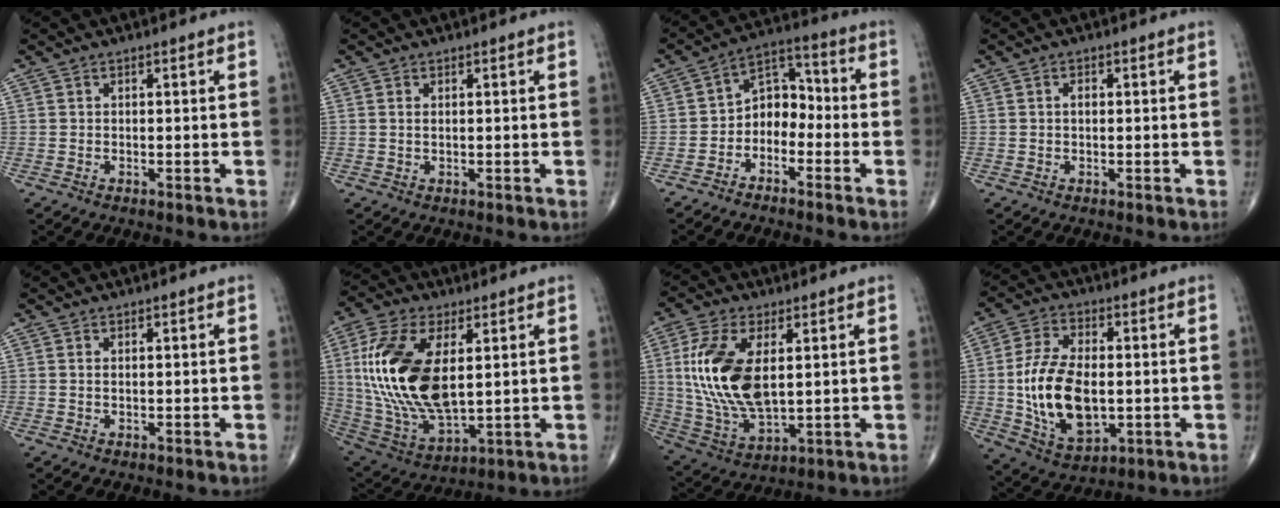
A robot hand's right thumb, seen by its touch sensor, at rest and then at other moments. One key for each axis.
{"total": 0.8, "fx": 0.2, "fy": 0.4, "fz": 0.7, "tx": -0.014, "ty": 0.002, "tz": 0.005}
{"total": 7.7, "fx": -2.8, "fy": 5.6, "fz": 4.5, "tx": -0.041, "ty": 0.049, "tz": -0.066}
{"total": 1.2, "fx": 0.1, "fy": 0.7, "fz": 1.0, "tx": -0.012, "ty": 0.003, "tz": -0.002}
{"total": 0.6, "fx": 0.2, "fy": 0.3, "fz": 0.5, "tx": -0.010, "ty": 0.002, "tz": 0.004}
{"total": 21.9, "fx": 3.5, "fy": 11.0, "fz": 18.6, "tx": -0.378, "ty": -0.021, "tz": 0.072}
{"total": 16.7, "fx": 2.8, "fy": 8.5, "fz": 14.1, "tx": -0.287, "ty": -0.015, "tz": 0.063}
{"total": 16.4, "fx": -1.1, "fy": 9.2, "fz": 13.5, "tx": -0.244, "ty": -0.003, "tz": -0.007}